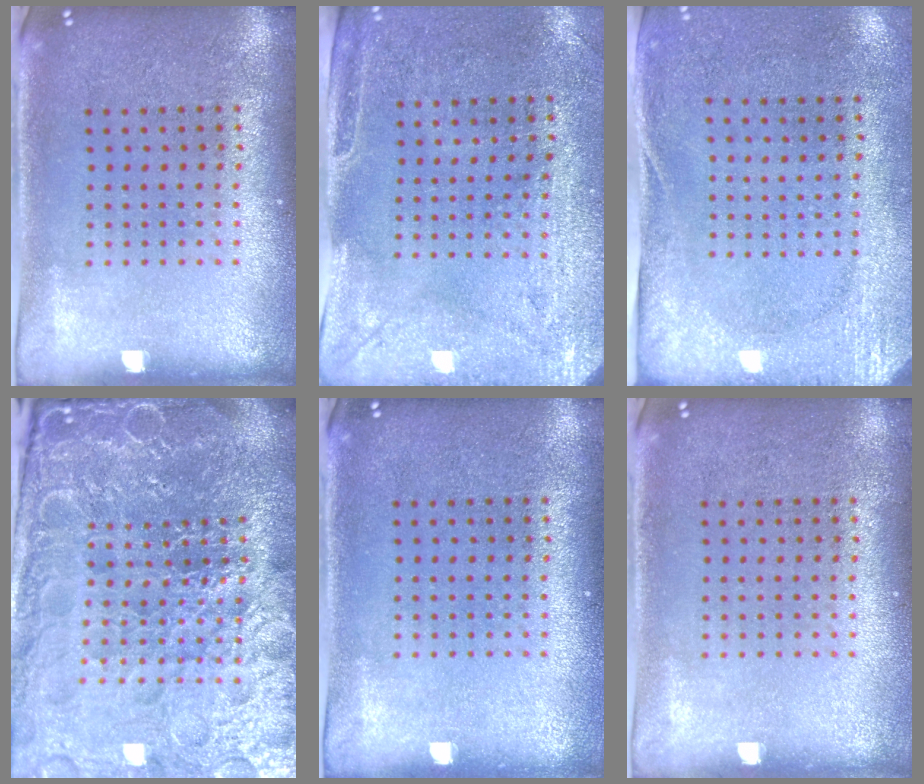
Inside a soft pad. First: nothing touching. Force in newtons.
{"total": 3.0, "press": 2.4, "slide": 1.7}
{"total": 2.8, "press": 2.2, "slide": 1.7}
{"total": 6.1, "press": 5.5, "slide": 2.7}
{"total": 0.0}
{"total": 0.0}